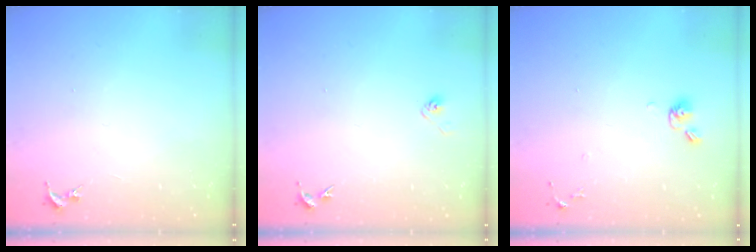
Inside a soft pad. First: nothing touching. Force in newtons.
{"total": 2.8, "press": 2.6, "slide": 1.1}
{"total": 7.1, "press": 6.8, "slide": 2.1}